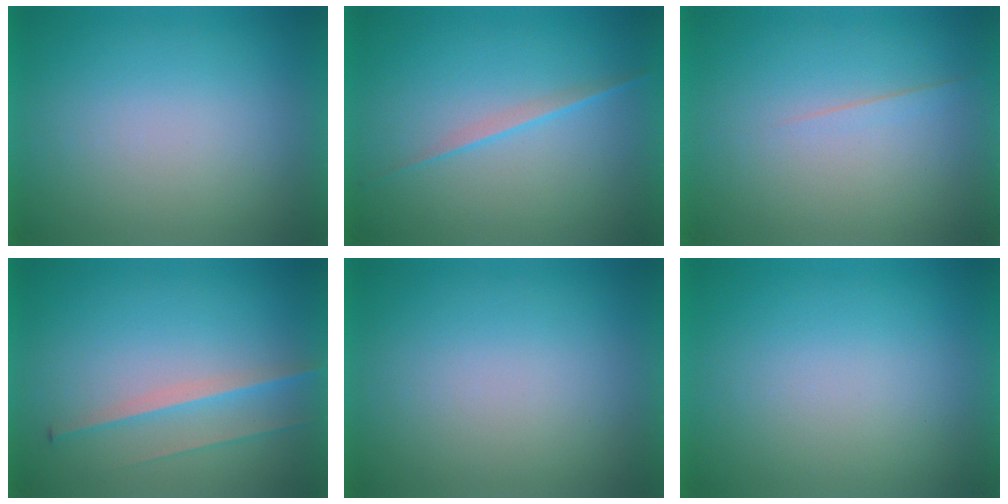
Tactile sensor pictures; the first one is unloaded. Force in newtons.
{"total": 2.1}
{"total": 1.6}
{"total": 2.7}
{"total": 0.0}
{"total": 0.0}